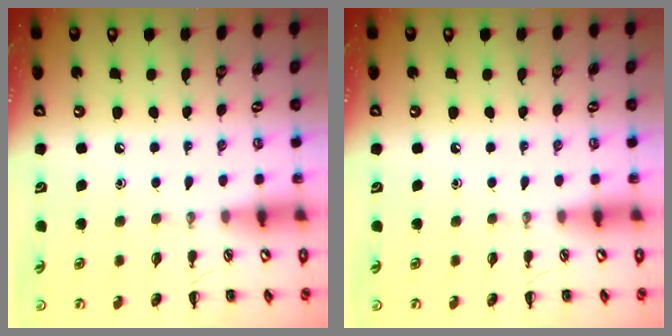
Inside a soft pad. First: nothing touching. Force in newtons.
{"total": 0.0}